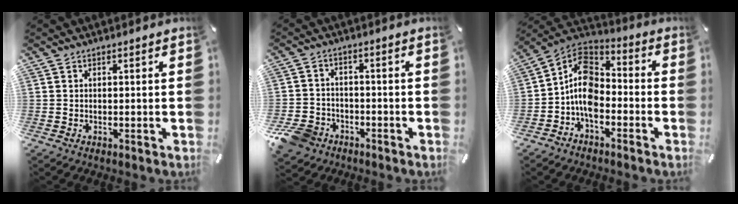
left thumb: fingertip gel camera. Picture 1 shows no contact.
{"total": 7.5, "force": [-4.6, 5.5, 2.2], "torque": [-0.058, 0.029, -0.089]}
{"total": 11.4, "force": [-4.6, 7.3, 7.4], "torque": [-0.164, 0.019, -0.092]}